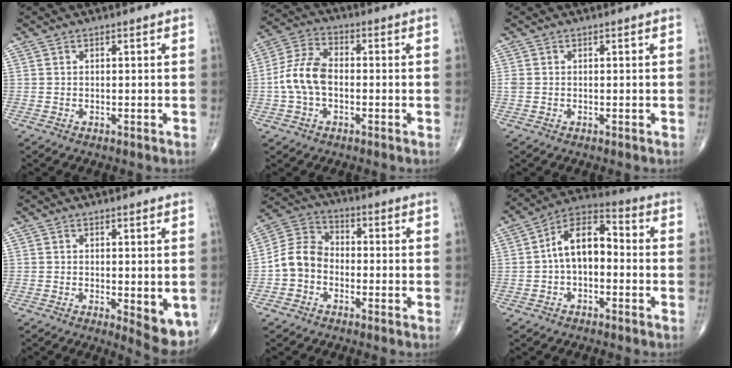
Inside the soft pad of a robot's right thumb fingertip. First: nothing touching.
{"total": 9.3, "force": [-1.2, 5.7, 7.2], "torque": [-0.148, 0.029, -0.032]}
{"total": 0.9, "force": [0.0, 0.7, 0.5], "torque": [-0.014, 0.002, 0.000]}
{"total": 6.8, "force": [-1.3, 2.5, 6.2], "torque": [-0.070, -0.017, -0.012]}
{"total": 7.9, "force": [-2.1, 6.4, 4.1], "torque": [-0.065, 0.033, -0.054]}
{"total": 10.6, "force": [-0.7, 6.3, 8.5], "torque": [-0.124, 0.041, -0.028]}